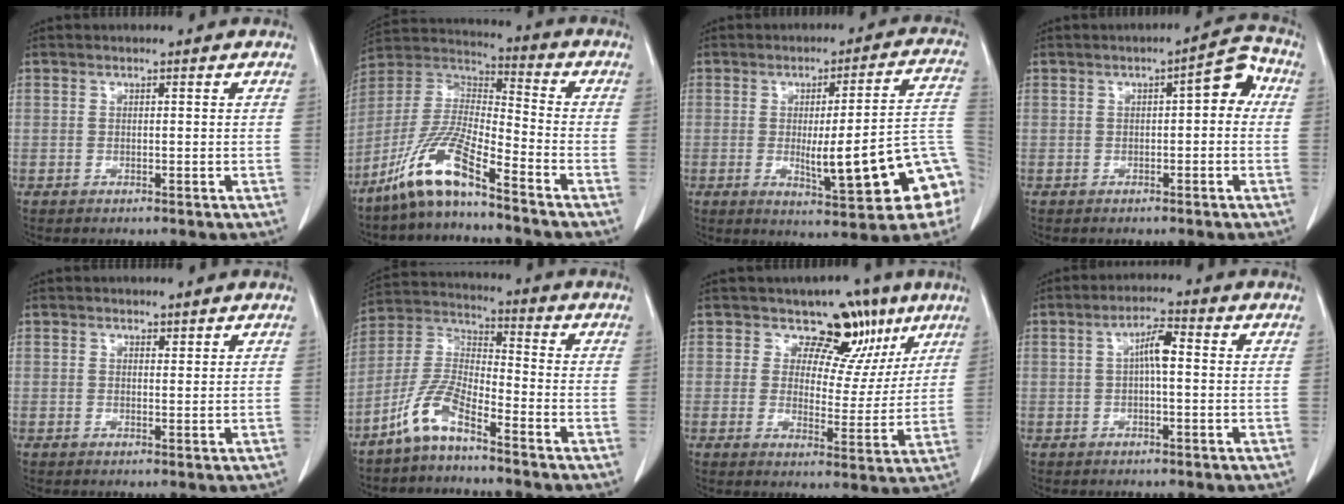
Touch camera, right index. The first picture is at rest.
{"total": 11.9, "force": [-8.4, 1.2, 8.3], "torque": [-0.181, -0.002, -0.168]}
{"total": 16.1, "force": [-4.2, 1.9, 15.5], "torque": [-0.143, 0.020, -0.041]}
{"total": 4.8, "force": [0.5, 1.8, 4.5], "torque": [-0.055, 0.028, 0.002]}
{"total": 5.5, "force": [5.0, 1.4, 1.9], "torque": [-0.028, -0.013, 0.089]}
{"total": 8.2, "force": [-5.9, 1.8, 5.5], "torque": [-0.132, -0.001, -0.128]}
{"total": 8.1, "force": [5.6, 5.4, 2.2], "torque": [-0.008, -0.009, 0.063]}
{"total": 3.9, "force": [0.3, 0.7, 3.8], "torque": [-0.068, 0.010, 0.002]}